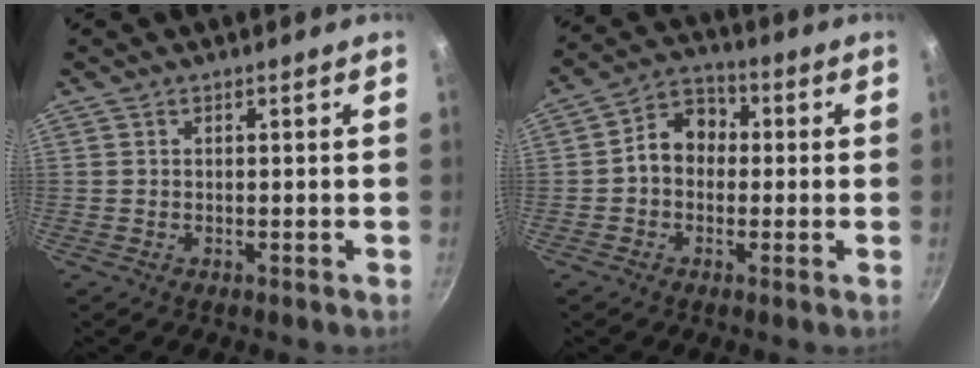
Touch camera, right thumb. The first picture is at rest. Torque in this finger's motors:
{"motor_torque": [-0.35, 1.00, 0.74, -0.45, 0.03]}